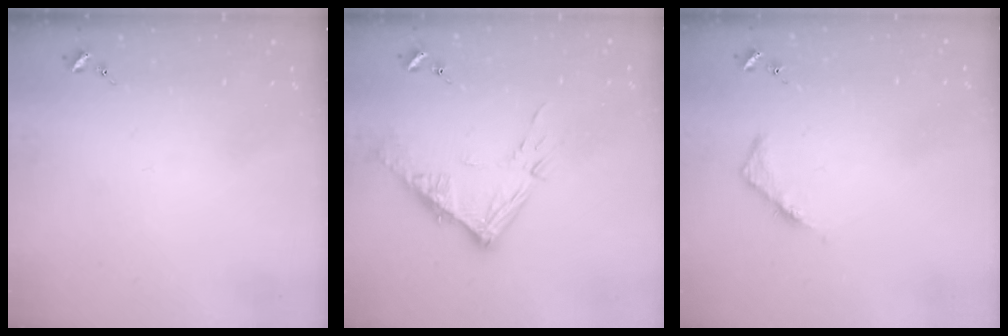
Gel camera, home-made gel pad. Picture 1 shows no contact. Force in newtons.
{"total": 13.2, "press": 13.2, "slide": 1.2}
{"total": 4.1, "press": 4.0, "slide": 0.5}